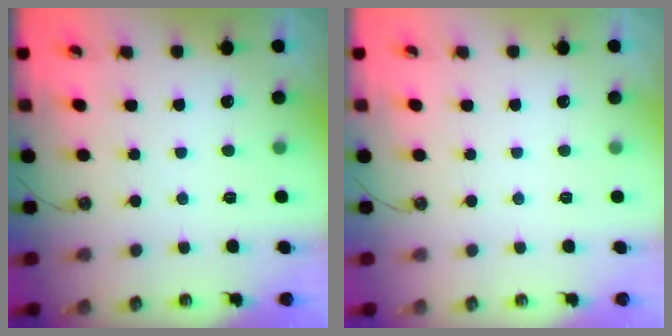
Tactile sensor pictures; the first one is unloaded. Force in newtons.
{"total": 0.0}